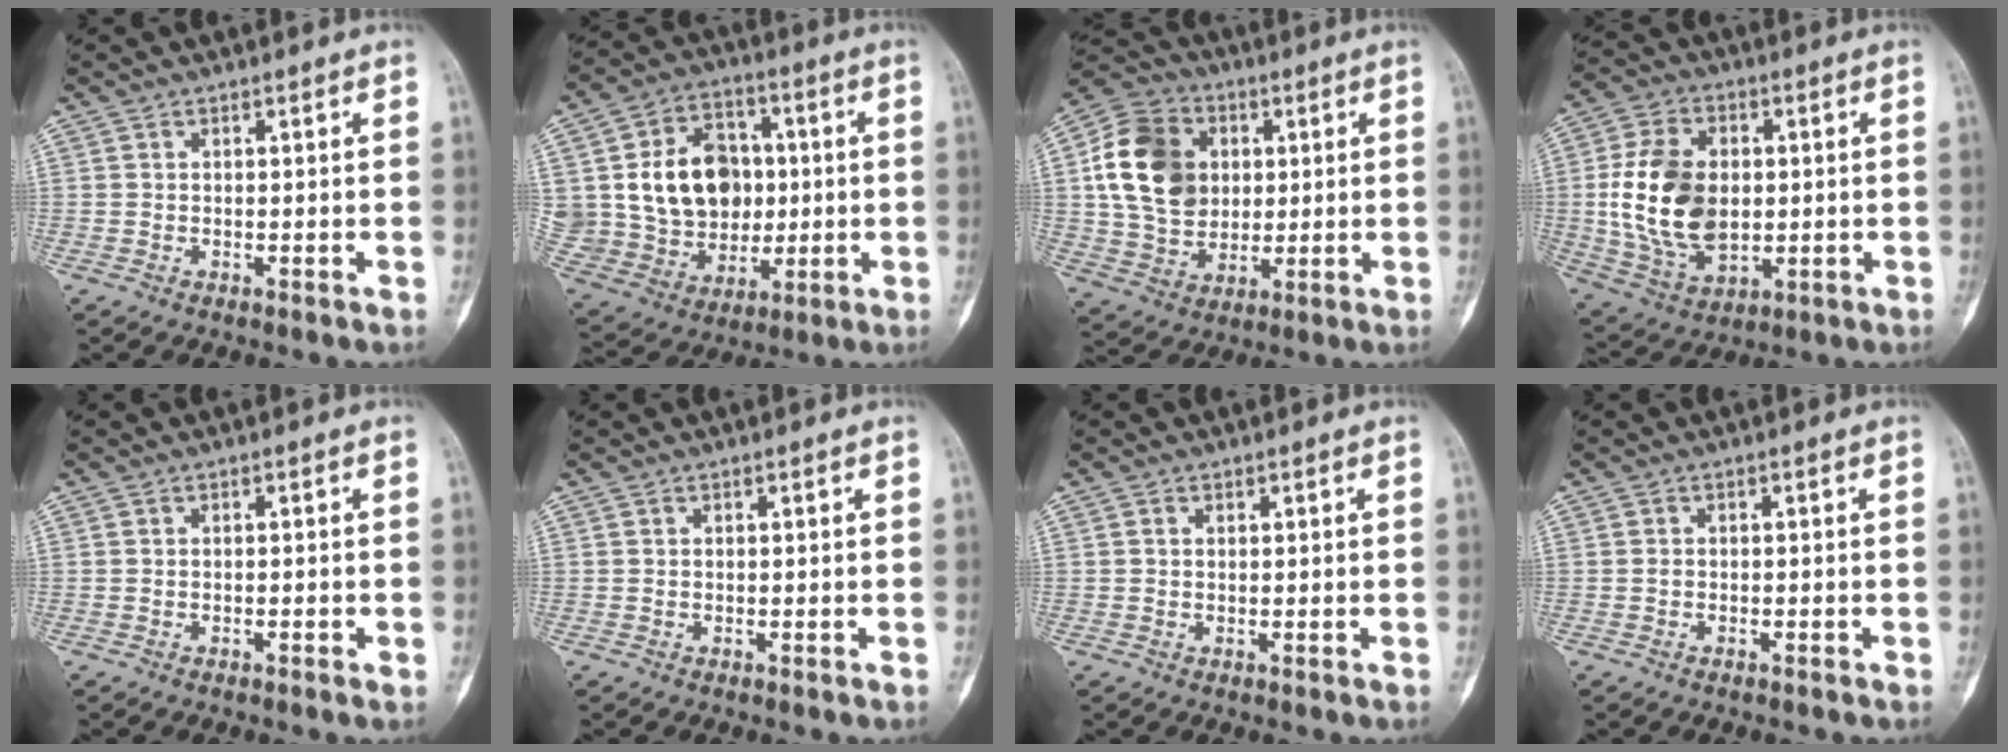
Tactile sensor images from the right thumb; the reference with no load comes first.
{"total": 20.5, "force": [2.1, 16.2, 12.5], "torque": [-0.189, 0.018, 0.059]}
{"total": 17.1, "force": [2.8, 13.5, 10.3], "torque": [-0.165, 0.006, 0.049]}
{"total": 17.3, "force": [0.2, 11.6, 12.8], "torque": [-0.218, -0.002, 0.016]}
{"total": 0.8, "force": [-0.3, 0.4, 0.6], "torque": [-0.005, 0.001, -0.006]}
{"total": 0.0}
{"total": 0.5, "force": [0.1, 0.5, 0.2], "torque": [0.003, 0.001, 0.002]}
{"total": 0.6, "force": [-0.4, 0.4, 0.3], "torque": [-0.003, 0.002, -0.009]}